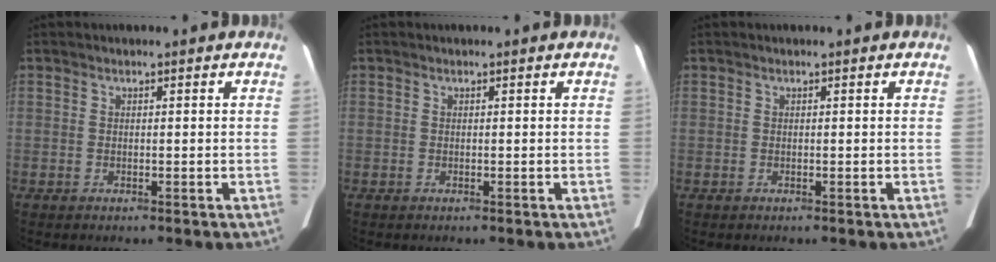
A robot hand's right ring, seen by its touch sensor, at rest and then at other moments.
{"total": 0.0}
{"total": 0.0}